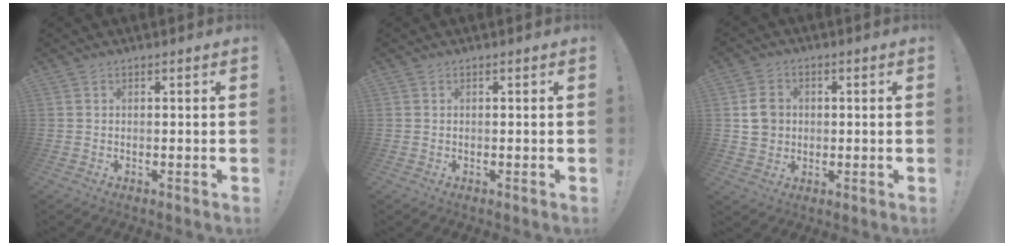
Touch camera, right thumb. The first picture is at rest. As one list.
[{"total": 0.0}, {"total": 7.1, "force": [0.7, 6.5, 2.9], "torque": [-0.037, 0.012, 0.021]}]